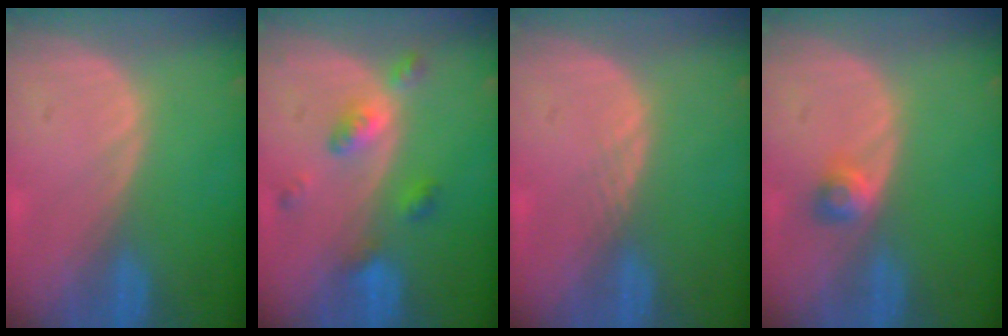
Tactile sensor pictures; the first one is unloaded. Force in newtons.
{"total": 5.2, "press": 4.7, "slide": 2.2}
{"total": 1.0, "press": 0.8, "slide": 0.5}
{"total": 2.6, "press": 2.3, "slide": 1.2}